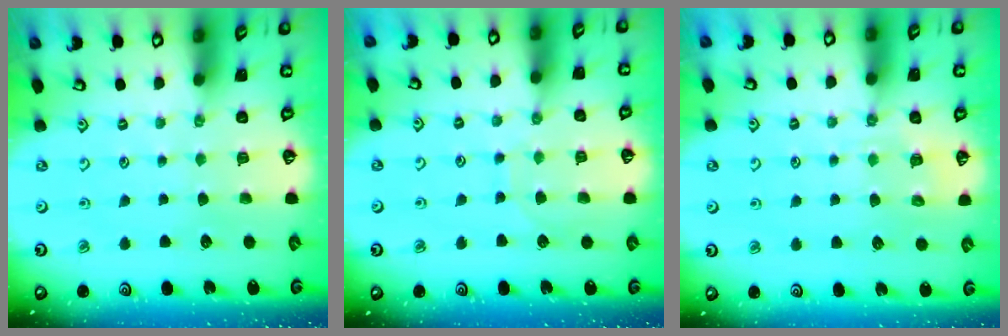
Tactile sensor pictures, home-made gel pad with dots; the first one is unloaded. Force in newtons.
{"total": 6.2, "press": 6.2, "slide": 0.5}
{"total": 4.5, "press": 4.4, "slide": 0.6}